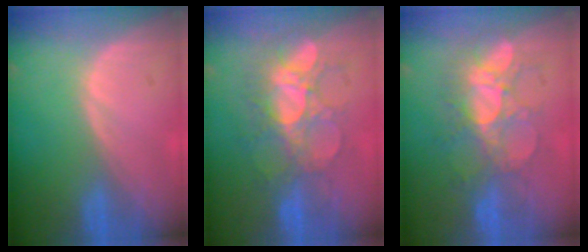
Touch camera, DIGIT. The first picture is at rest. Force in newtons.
{"total": 9.3, "press": 8.5, "slide": 3.8}
{"total": 8.3, "press": 8.0, "slide": 2.5}